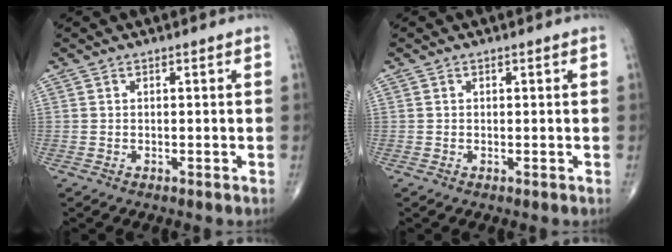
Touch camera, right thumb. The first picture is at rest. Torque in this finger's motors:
{"motor_torque": [-0.10, 0.16, 0.13, -0.07, 0.02]}